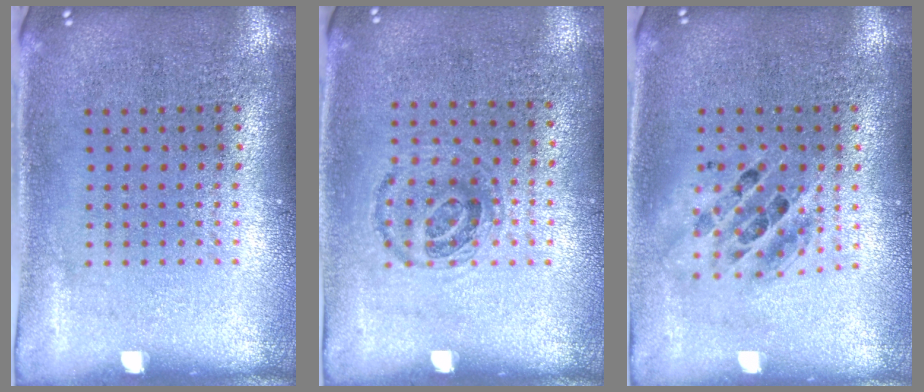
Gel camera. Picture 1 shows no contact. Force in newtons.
{"total": 0.9, "press": 0.8, "slide": 0.5}
{"total": 1.4, "press": 1.2, "slide": 0.7}